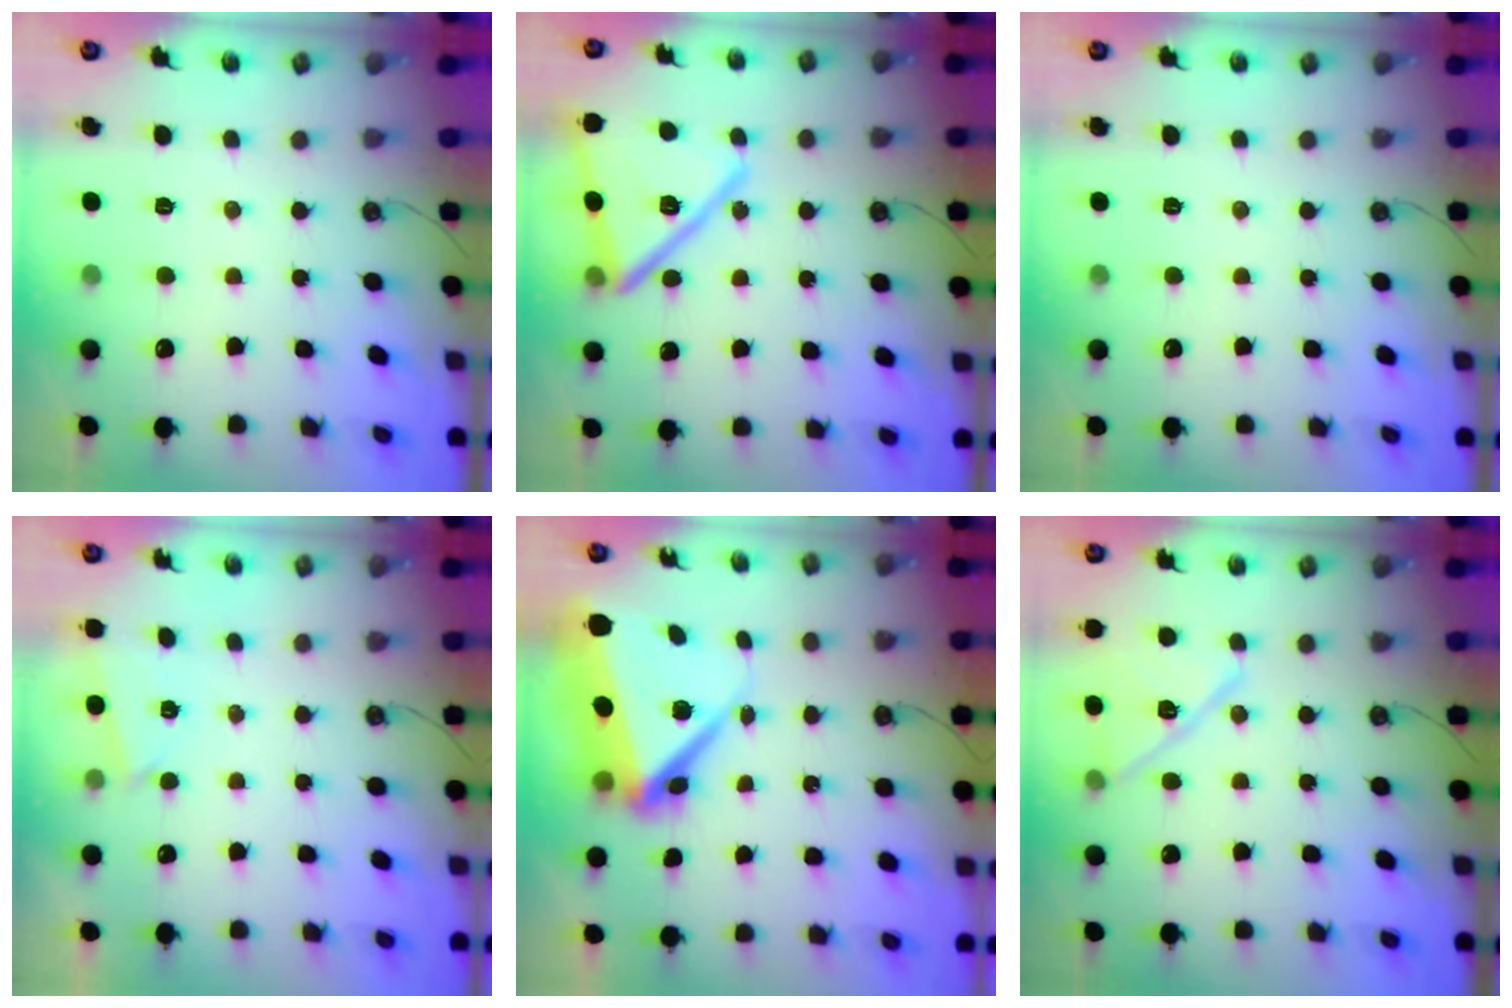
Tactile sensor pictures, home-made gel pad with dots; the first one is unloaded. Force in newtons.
{"total": 20.3, "press": 20.2, "slide": 1.9}
{"total": 0.0}
{"total": 2.8, "press": 1.6, "slide": 2.3}
{"total": 11.9, "press": 11.8, "slide": 1.9}
{"total": 14.3, "press": 11.3, "slide": 8.8}